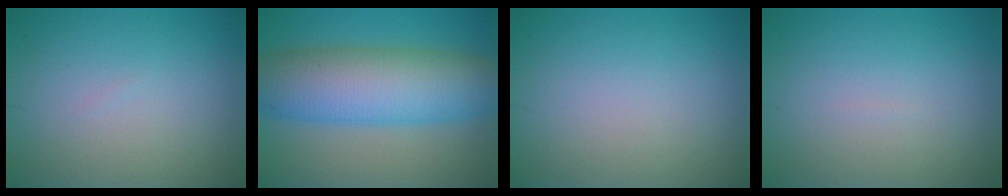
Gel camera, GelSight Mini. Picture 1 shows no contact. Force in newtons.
{"total": 10.4, "press": 10.4, "slide": 0.4}
{"total": 0.0}
{"total": 0.0}